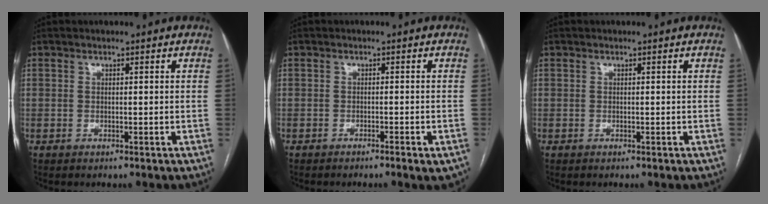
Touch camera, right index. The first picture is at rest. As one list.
[{"total": 2.9, "force": [-1.9, 0.4, 2.2], "torque": [-0.020, 0.001, -0.022]}, {"total": 0.0}]